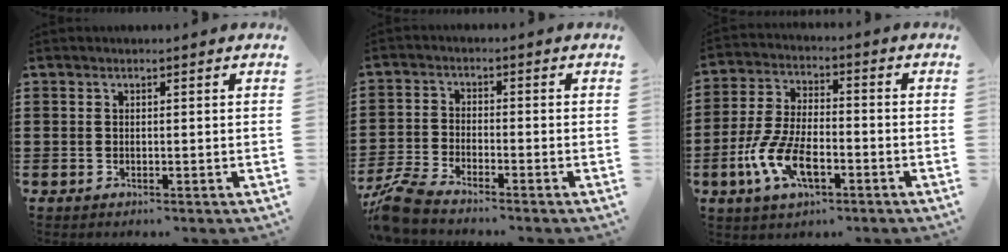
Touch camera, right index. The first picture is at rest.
{"total": 5.1, "force": [-4.7, 0.1, 1.7], "torque": [-0.061, -0.015, -0.099]}
{"total": 9.2, "force": [-3.9, 3.8, 7.3], "torque": [-0.175, -0.012, -0.075]}